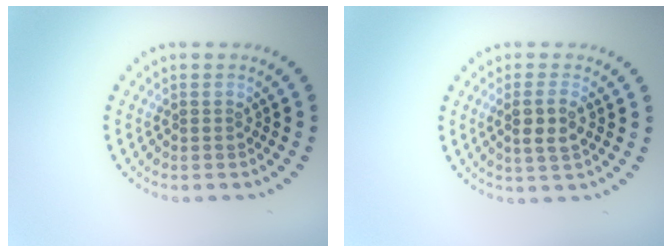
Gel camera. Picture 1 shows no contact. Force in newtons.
{"total": 2.5, "press": 2.2, "slide": 1.1}